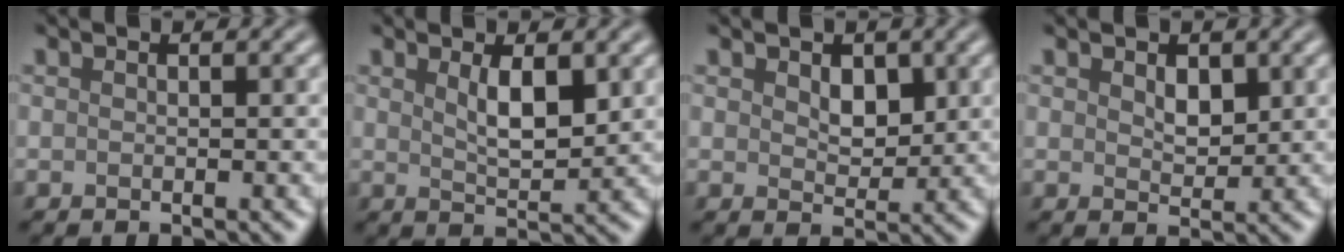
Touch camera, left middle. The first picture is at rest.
{"total": 3.2, "force": [1.2, 1.1, 2.7], "torque": [-0.050, -0.005, 0.026]}
{"total": 2.4, "force": [0.8, 1.6, 1.6], "torque": [-0.030, -0.004, 0.015]}
{"total": 1.9, "force": [0.8, 1.2, 1.3], "torque": [-0.022, -0.004, 0.017]}